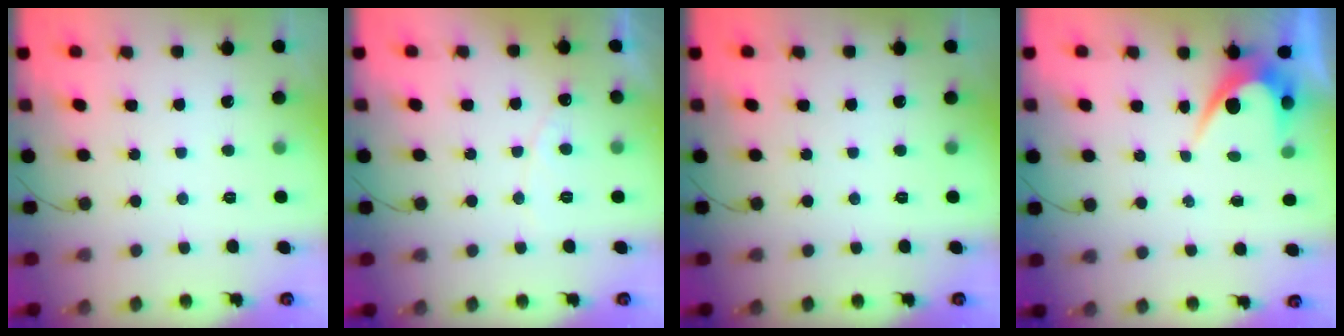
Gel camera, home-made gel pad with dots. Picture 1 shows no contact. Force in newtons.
{"total": 4.5, "press": 4.5, "slide": 0.4}
{"total": 0.0}
{"total": 4.6, "press": 4.6, "slide": 0.3}